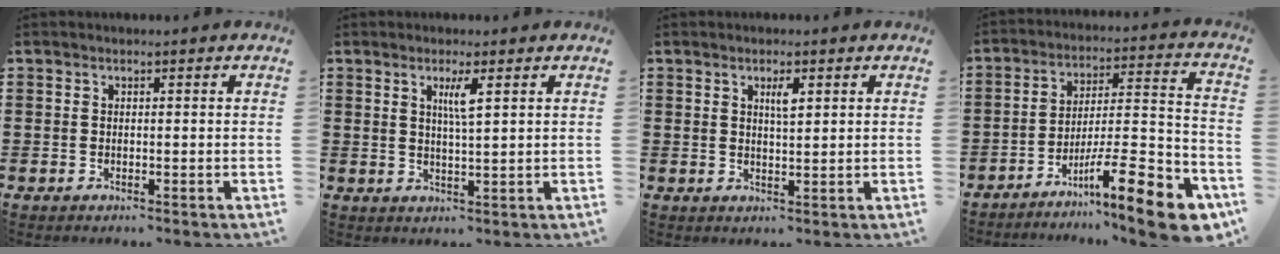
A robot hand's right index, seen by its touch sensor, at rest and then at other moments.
{"total": 3.0, "force": [1.3, 0.1, 2.6], "torque": [-0.056, -0.001, 0.020]}
{"total": 2.3, "force": [1.0, 0.6, 2.0], "torque": [-0.033, 0.000, 0.014]}
{"total": 15.3, "force": [-9.9, 2.6, 11.4], "torque": [-0.152, 0.034, -0.169]}